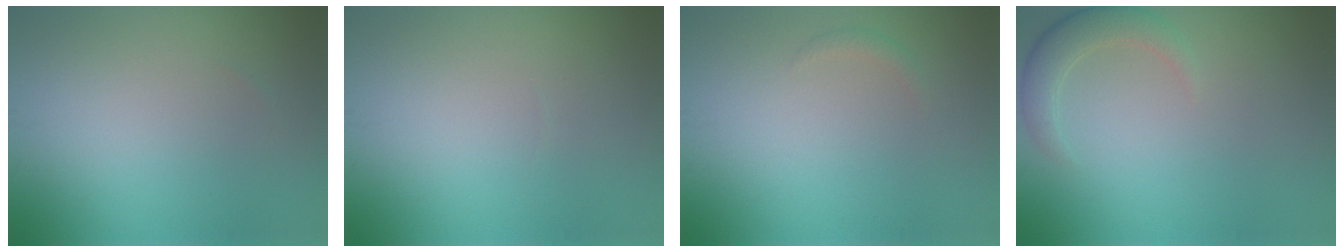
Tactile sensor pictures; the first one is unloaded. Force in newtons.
{"total": 0.0}
{"total": 0.7, "press": 0.7, "slide": 0.1}
{"total": 2.8, "press": 2.7, "slide": 0.4}